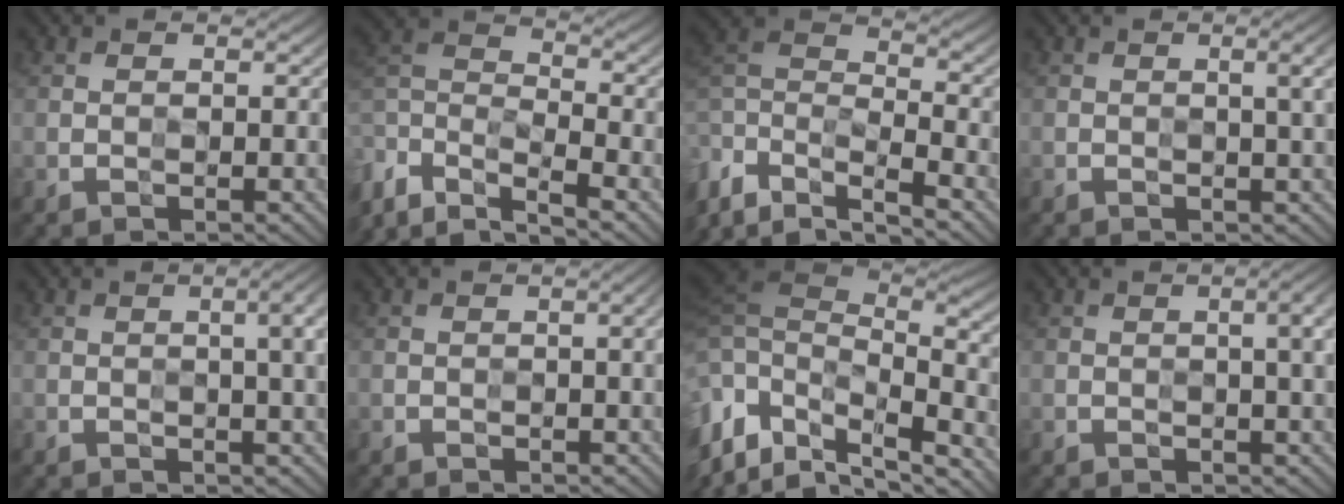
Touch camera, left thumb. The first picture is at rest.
{"total": 10.1, "force": [-7.2, 3.2, 6.3], "torque": [-0.137, -0.009, -0.151]}
{"total": 10.6, "force": [-6.9, 4.0, 6.9], "torque": [-0.153, -0.011, -0.141]}
{"total": 2.8, "force": [0.4, 0.4, 2.8], "torque": [-0.038, 0.006, 0.003]}
{"total": 5.2, "force": [0.6, 1.5, 5.0], "torque": [-0.058, 0.009, 0.007]}
{"total": 2.1, "force": [-0.1, 0.5, 2.1], "torque": [-0.028, 0.001, -0.002]}
{"total": 16.6, "force": [-4.4, 9.4, 12.9], "torque": [-0.282, -0.028, -0.041]}
{"total": 4.3, "force": [0.4, 1.1, 4.1], "torque": [-0.053, 0.008, 0.006]}